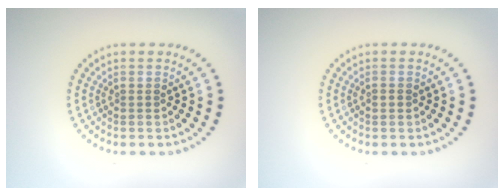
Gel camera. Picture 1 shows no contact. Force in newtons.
{"total": 0.9, "press": 0.9, "slide": 0.1}